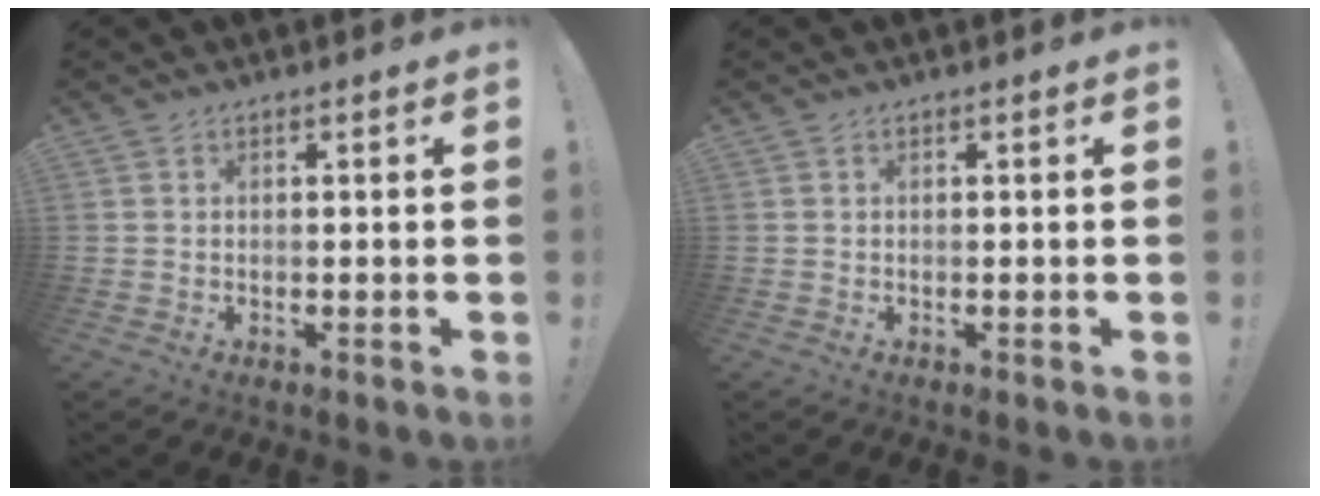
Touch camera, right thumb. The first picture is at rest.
{"total": 0.0}